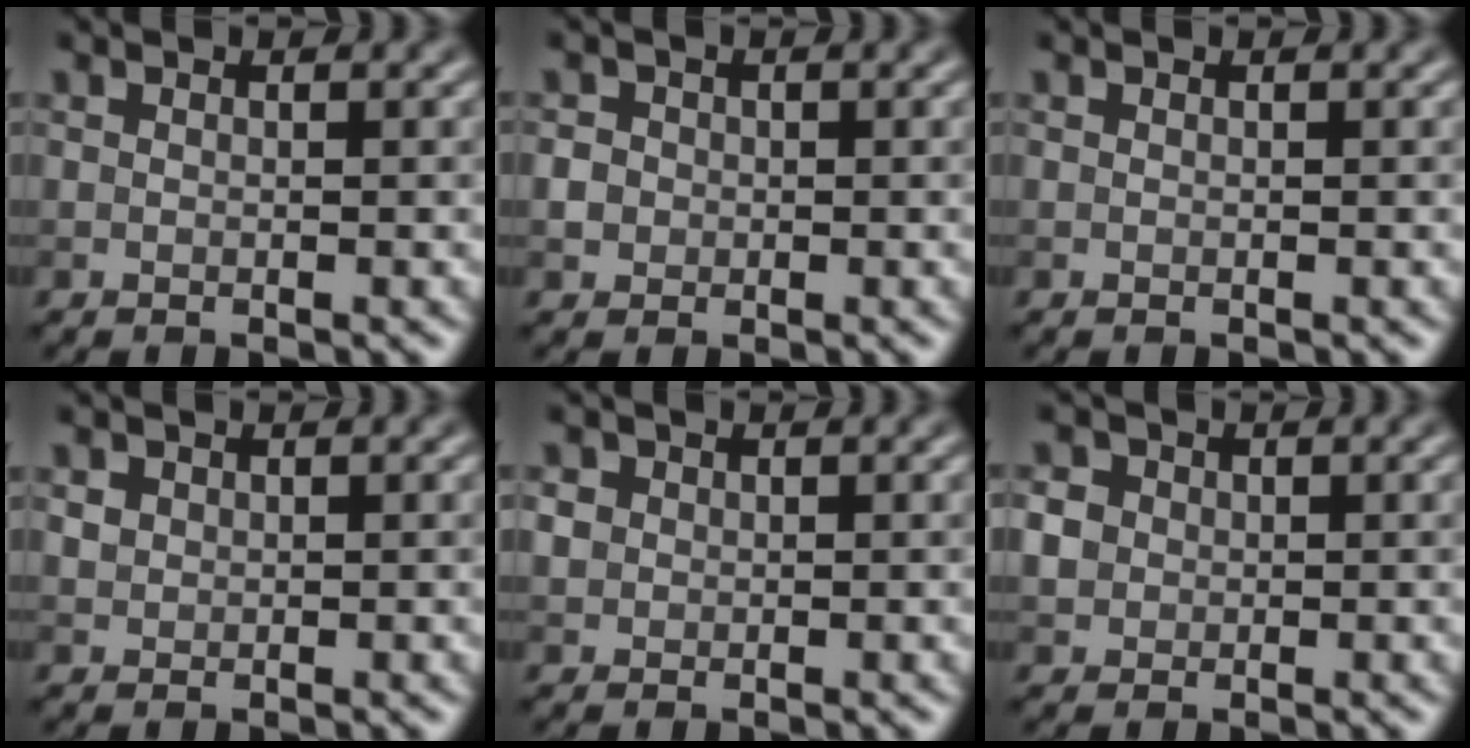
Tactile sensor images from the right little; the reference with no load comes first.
{"total": 1.5, "force": [-0.1, 1.4, 0.5], "torque": [0.000, 0.003, 0.000]}
{"total": 0.0}
{"total": 0.9, "force": [0.3, 0.8, 0.2], "torque": [-0.001, -0.002, 0.007]}
{"total": 1.1, "force": [0.1, 1.1, 0.2], "torque": [-0.002, -0.003, 0.002]}
{"total": 2.2, "force": [0.1, 2.1, 0.8], "torque": [-0.016, 0.010, 0.002]}